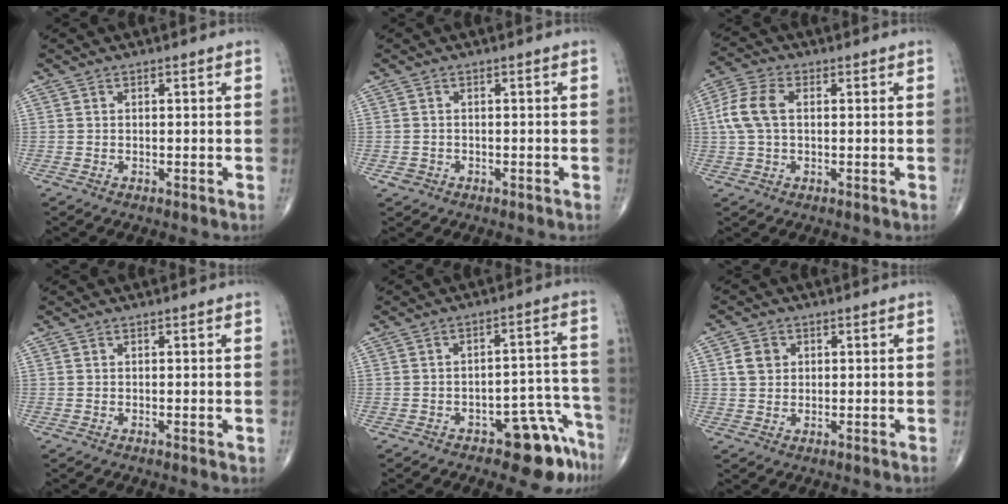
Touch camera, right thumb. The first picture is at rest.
{"total": 1.4, "force": [-0.6, 1.2, 0.2], "torque": [-0.001, 0.008, -0.011]}
{"total": 7.6, "force": [0.9, 4.6, 5.9], "torque": [-0.143, 0.019, 0.015]}
{"total": 0.8, "force": [0.1, 0.2, 0.8], "torque": [-0.016, -0.004, 0.001]}
{"total": 9.7, "force": [-6.6, 4.0, 5.8], "torque": [-0.033, 0.070, -0.084]}
{"total": 3.9, "force": [1.0, 3.3, 1.8], "torque": [-0.018, 0.000, 0.018]}